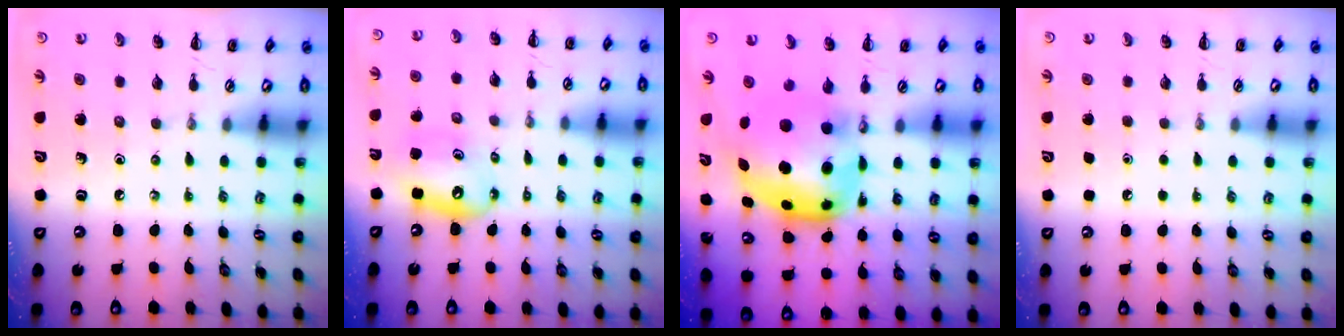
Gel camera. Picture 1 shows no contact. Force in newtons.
{"total": 11.4, "press": 11.0, "slide": 3.0}
{"total": 11.4, "press": 11.0, "slide": 2.9}
{"total": 1.6, "press": 1.6, "slide": 0.1}